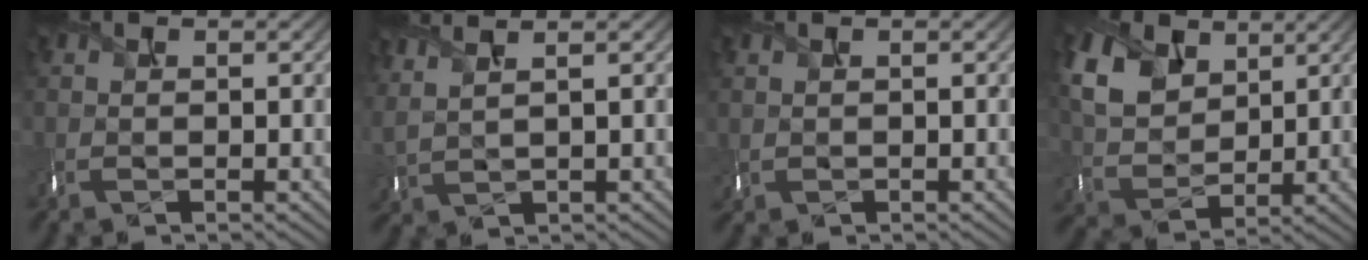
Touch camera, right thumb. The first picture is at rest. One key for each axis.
{"total": 3.9, "fx": 2.6, "fy": 1.2, "fz": 2.7, "tx": -0.068, "ty": 0.006, "tz": 0.058}
{"total": 0.8, "fx": 0.2, "fy": 0.5, "fz": 0.5, "tx": -0.020, "ty": -0.005, "tz": 0.011}
{"total": 8.9, "fx": 4.6, "fy": 6.2, "fz": 4.6, "tx": -0.146, "ty": 0.001, "tz": 0.094}